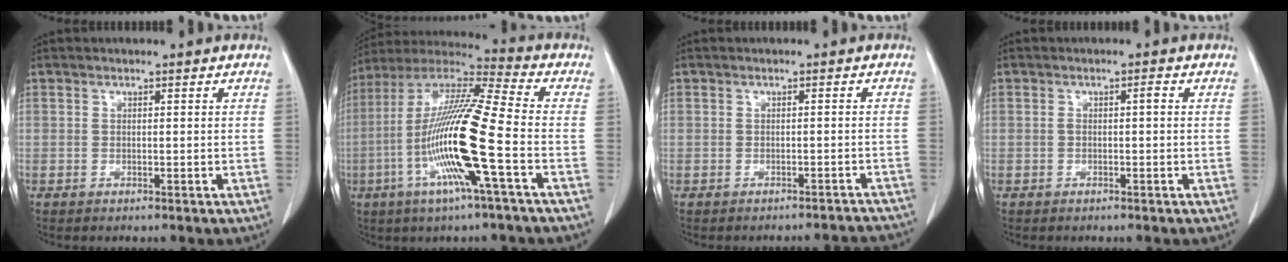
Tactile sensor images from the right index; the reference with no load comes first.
{"total": 17.9, "force": [-4.8, -0.1, 17.3], "torque": [-0.347, -0.009, -0.103]}
{"total": 6.3, "force": [-6.2, 1.4, 0.2], "torque": [0.006, 0.016, -0.057]}
{"total": 1.1, "force": [-0.1, 0.2, 1.1], "torque": [-0.017, 0.002, 0.000]}